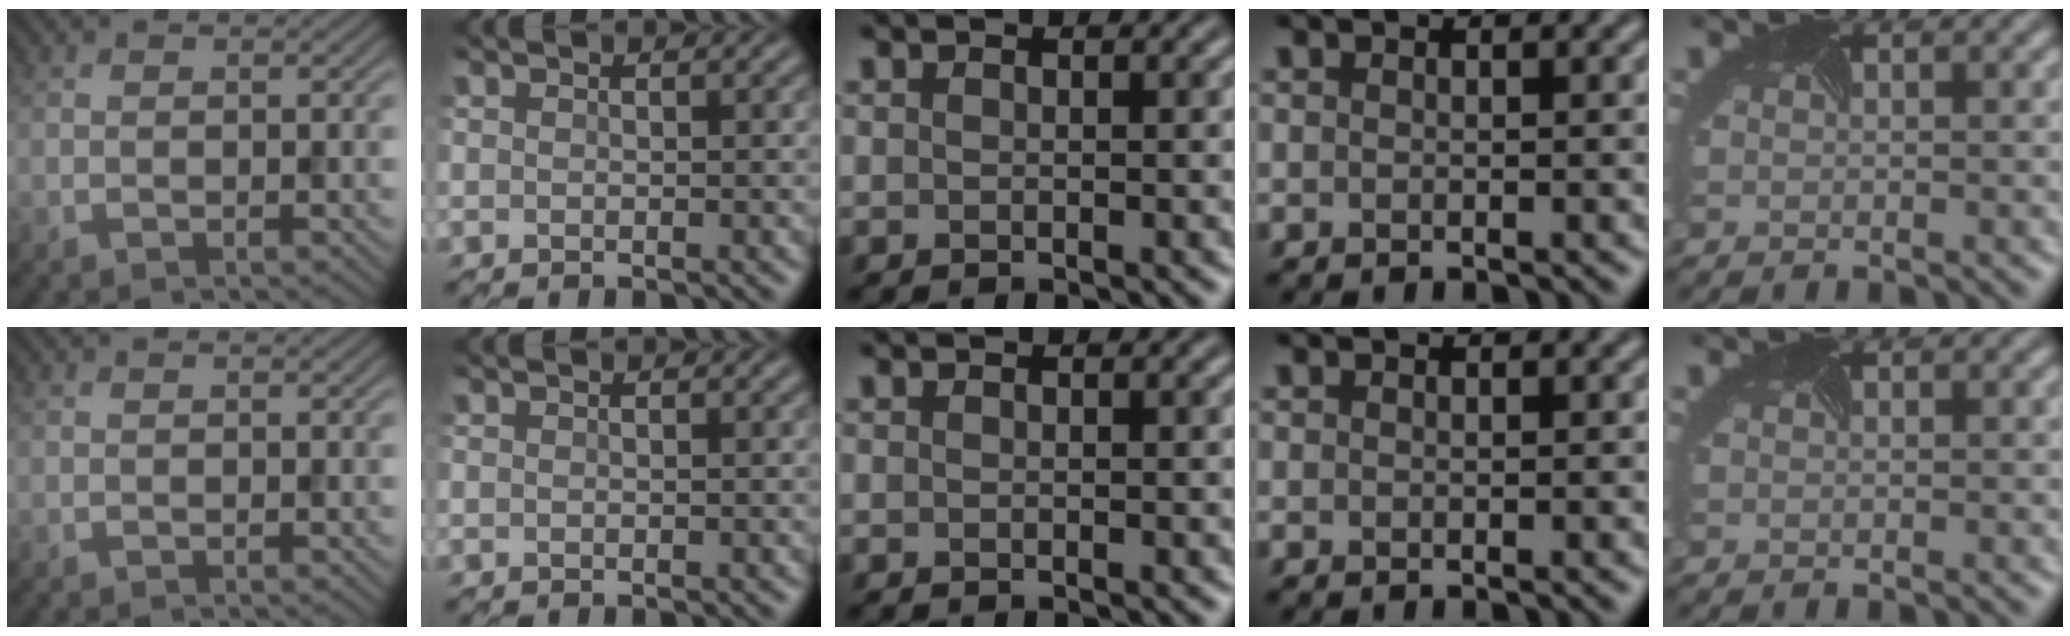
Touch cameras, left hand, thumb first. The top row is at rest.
{}